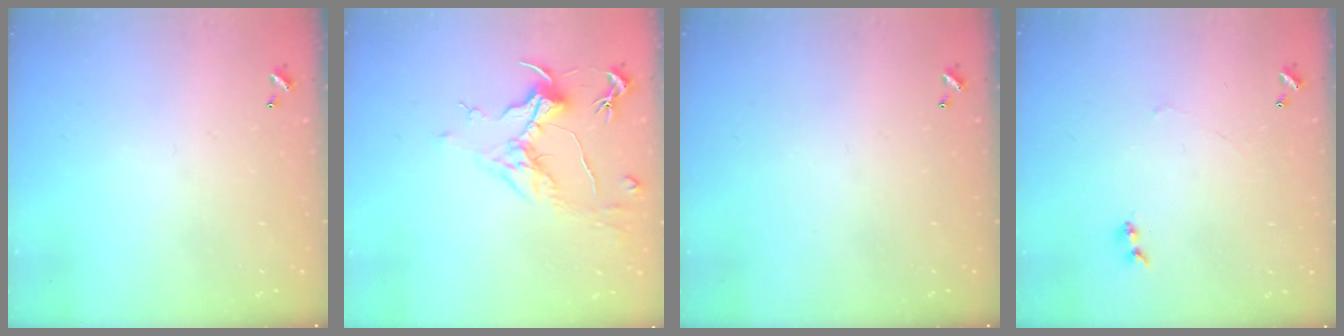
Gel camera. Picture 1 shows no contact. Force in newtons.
{"total": 1.6, "press": 1.3, "slide": 0.8}
{"total": 0.0}
{"total": 1.3, "press": 1.2, "slide": 0.4}